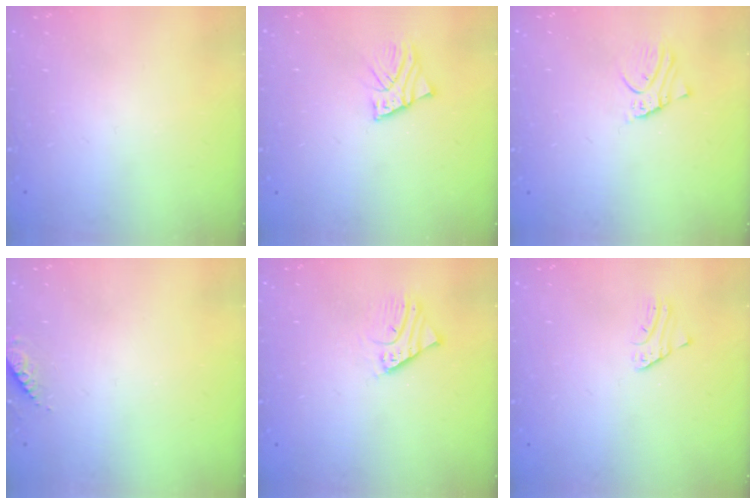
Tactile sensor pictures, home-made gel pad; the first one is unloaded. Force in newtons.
{"total": 3.0, "press": 3.0, "slide": 0.2}
{"total": 2.7, "press": 2.7, "slide": 0.2}
{"total": 3.8, "press": 3.8, "slide": 0.6}
{"total": 2.8, "press": 2.8, "slide": 0.2}
{"total": 1.8, "press": 1.8, "slide": 0.2}